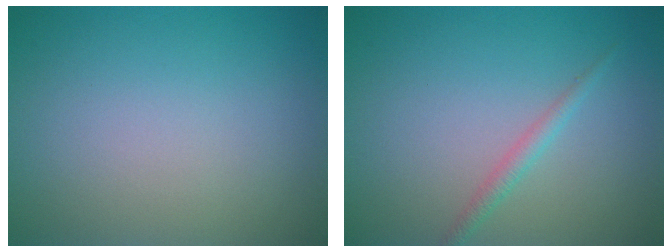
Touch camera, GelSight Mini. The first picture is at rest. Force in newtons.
{"total": 1.3, "press": 1.3, "slide": 0.1}